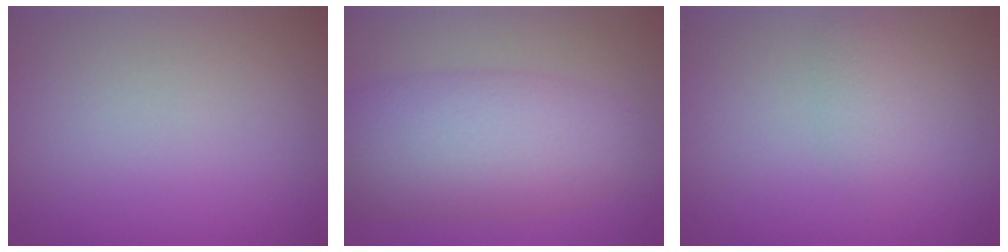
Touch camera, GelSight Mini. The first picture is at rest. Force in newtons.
{"total": 7.6, "press": 7.6, "slide": 0.1}
{"total": 1.6, "press": 1.6, "slide": 0.1}